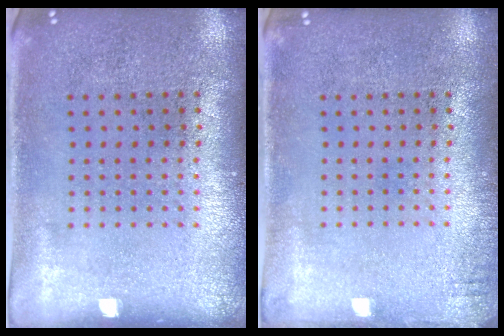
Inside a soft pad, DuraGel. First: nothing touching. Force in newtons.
{"total": 1.0, "press": 1.0, "slide": 0.1}